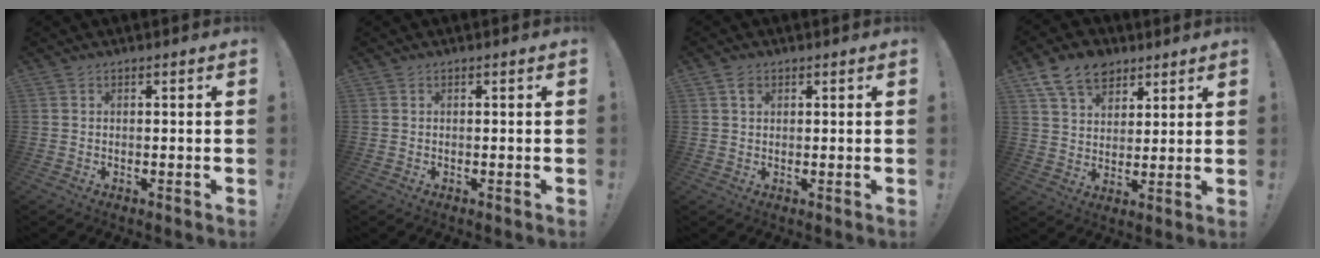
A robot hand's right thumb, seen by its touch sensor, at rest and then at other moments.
{"total": 0.0}
{"total": 1.9, "force": [1.0, 1.4, 0.9], "torque": [-0.004, -0.002, 0.015]}
{"total": 12.3, "force": [7.6, 8.2, 5.0], "torque": [-0.080, -0.038, 0.146]}